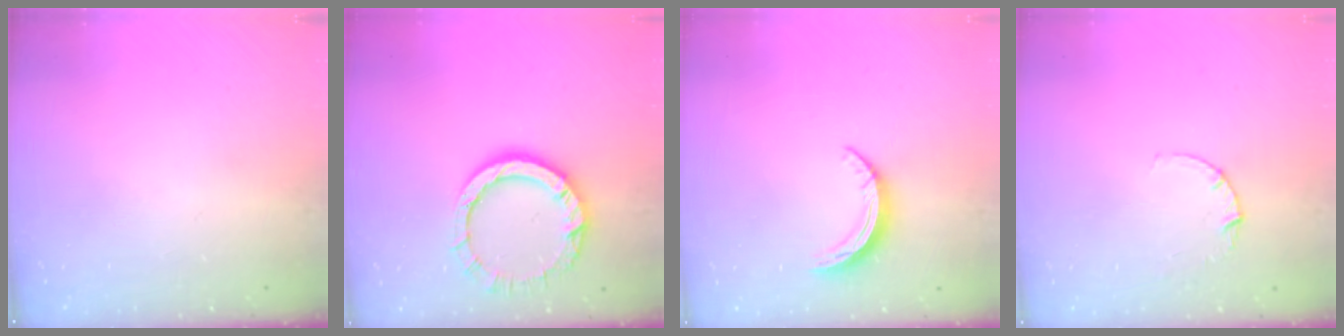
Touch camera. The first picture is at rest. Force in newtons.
{"total": 10.2, "press": 10.2, "slide": 0.9}
{"total": 6.3, "press": 6.3, "slide": 0.6}
{"total": 2.8, "press": 2.8, "slide": 0.3}